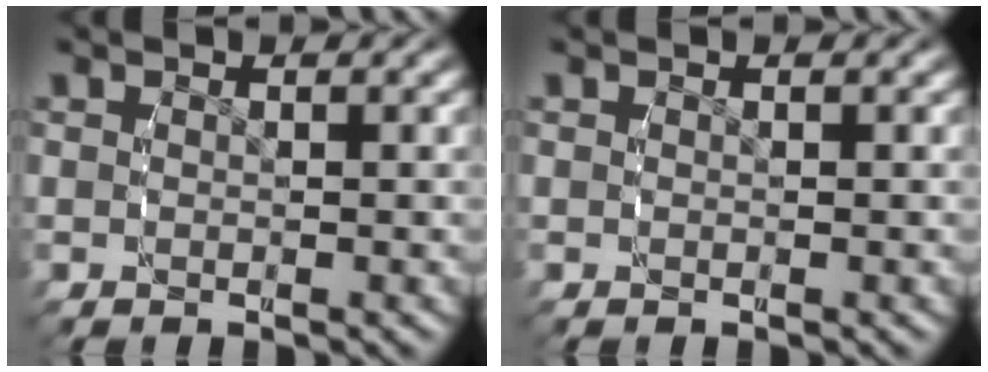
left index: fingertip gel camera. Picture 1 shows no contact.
{"total": 0.0}